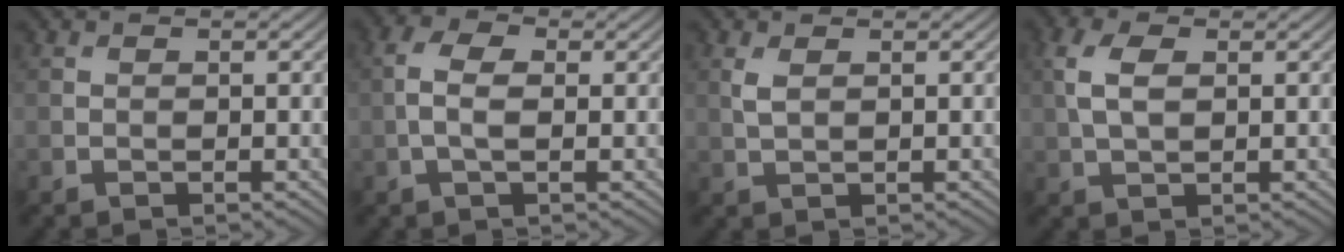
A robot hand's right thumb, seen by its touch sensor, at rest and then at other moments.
{"total": 3.4, "force": [-0.2, 1.7, 3.0], "torque": [-0.072, 0.005, -0.010]}
{"total": 1.7, "force": [0.7, 0.8, 1.3], "torque": [-0.037, 0.000, 0.017]}
{"total": 4.2, "force": [0.9, 2.3, 3.4], "torque": [-0.089, 0.004, 0.017]}